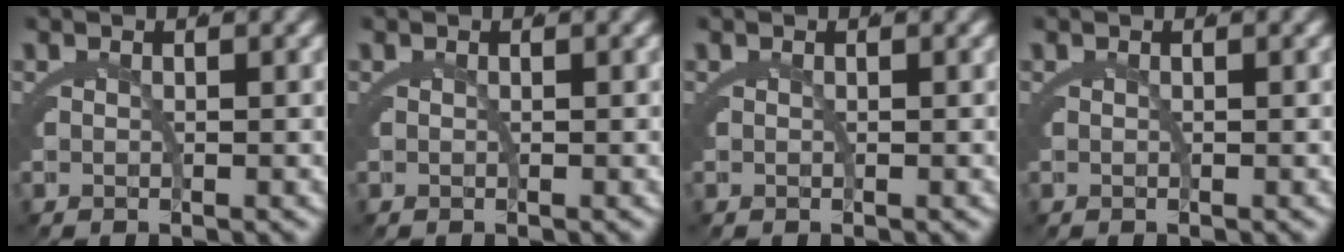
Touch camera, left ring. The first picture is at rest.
{"total": 0.0}
{"total": 0.0}
{"total": 0.0}